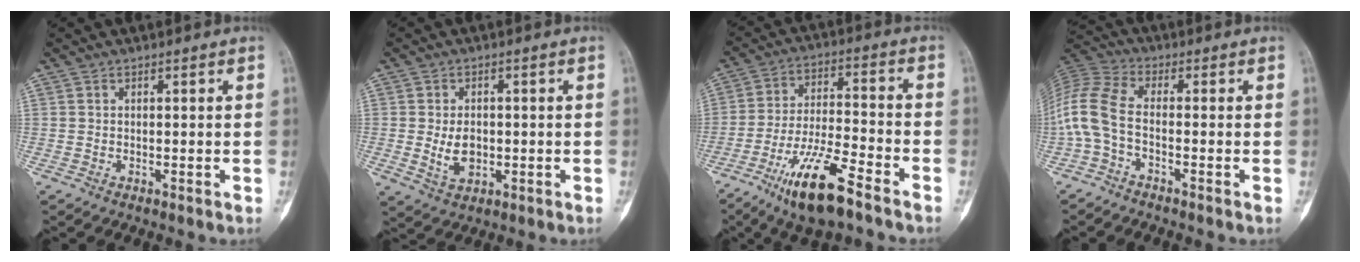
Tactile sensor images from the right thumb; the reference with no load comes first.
{"total": 5.1, "force": [-0.4, 3.6, 3.7], "torque": [-0.053, -0.003, 0.002]}
{"total": 14.3, "force": [-9.1, 3.3, 10.5], "torque": [-0.202, 0.045, -0.162]}
{"total": 9.3, "force": [-2.7, 3.7, 8.1], "torque": [-0.198, 0.028, -0.065]}